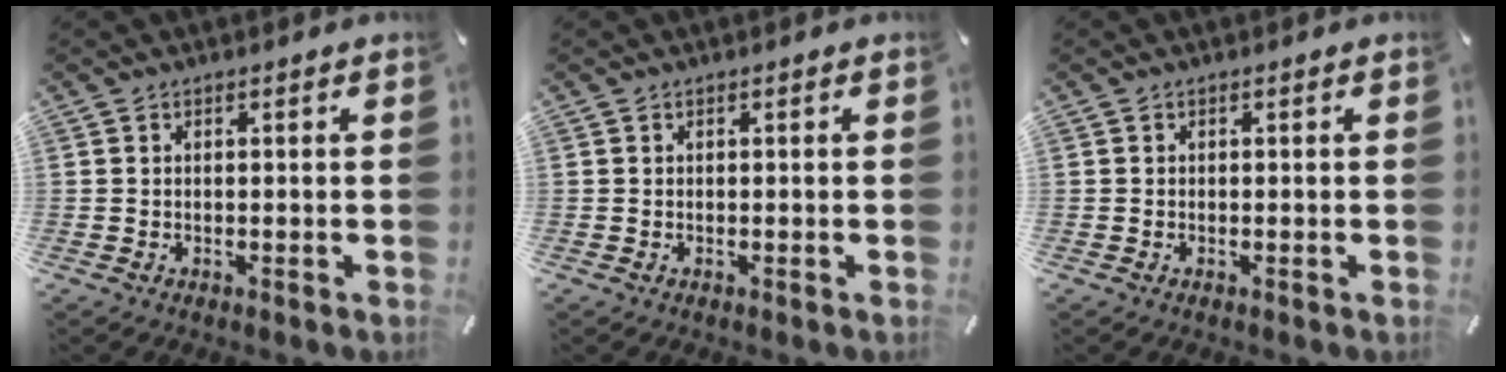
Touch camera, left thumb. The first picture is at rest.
{"total": 0.0}
{"total": 0.0}